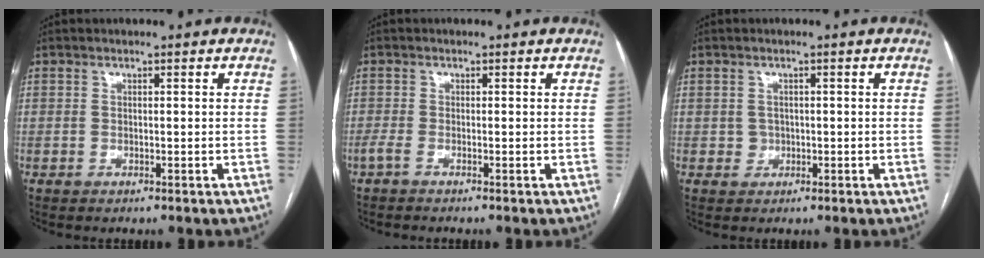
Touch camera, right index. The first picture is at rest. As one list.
[{"total": 1.8, "force": [-1.4, -0.1, 1.1], "torque": [-0.016, -0.002, -0.025]}, {"total": 1.4, "force": [0.1, 1.4, 0.2], "torque": [-0.005, 0.005, 0.005]}]